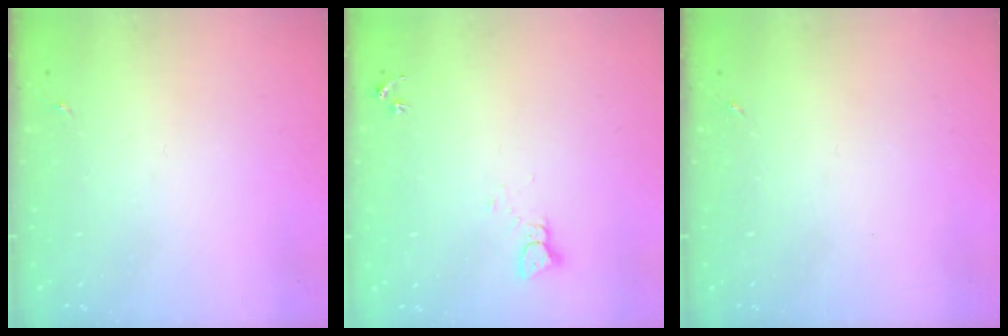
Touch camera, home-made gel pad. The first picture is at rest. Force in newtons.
{"total": 2.2, "press": 2.2, "slide": 0.2}
{"total": 0.0}